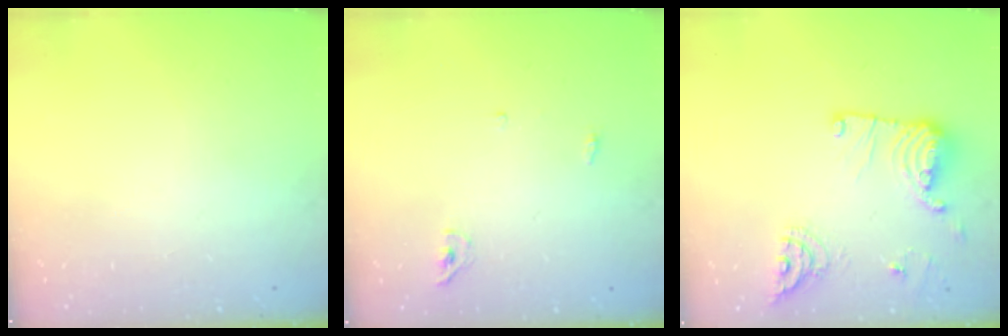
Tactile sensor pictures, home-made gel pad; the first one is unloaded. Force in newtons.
{"total": 3.4, "press": 3.4, "slide": 0.7}
{"total": 14.5, "press": 14.5, "slide": 0.4}